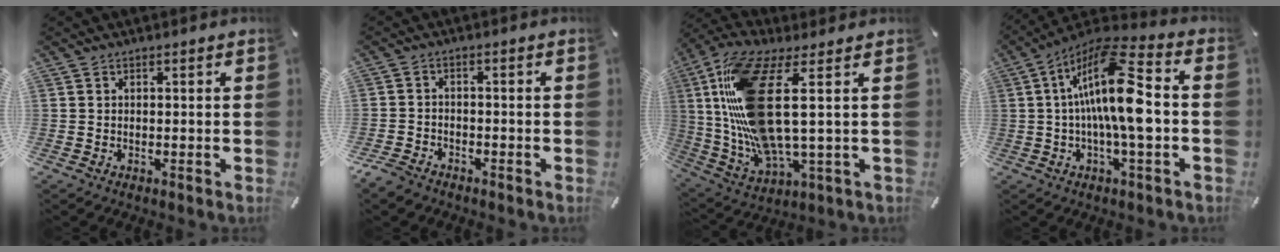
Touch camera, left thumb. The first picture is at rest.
{"total": 3.5, "force": [-2.9, 1.8, 0.6], "torque": [-0.027, 0.013, -0.063]}
{"total": 19.0, "force": [4.1, 5.6, 17.6], "torque": [-0.388, -0.028, 0.059]}
{"total": 18.3, "force": [0.4, 5.3, 17.5], "torque": [-0.335, -0.001, 0.002]}